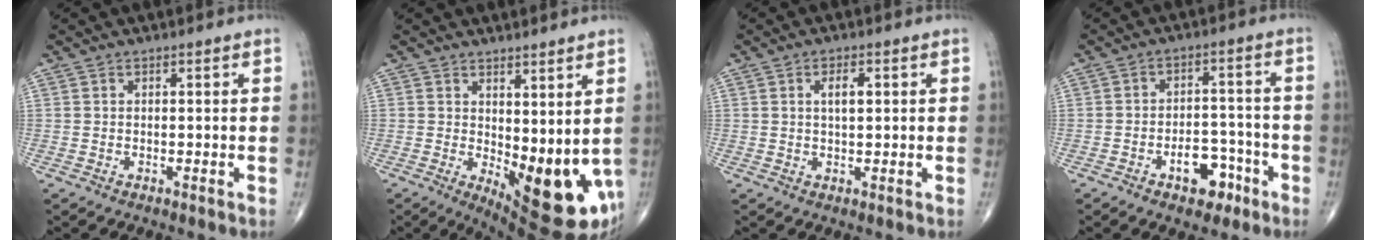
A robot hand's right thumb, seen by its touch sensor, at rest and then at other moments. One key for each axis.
{"total": 12.4, "fx": -0.3, "fy": 4.9, "fz": 11.4, "tx": -0.142, "ty": -0.031, "tz": 0.014}
{"total": 3.5, "fx": 0.9, "fy": 1.5, "fz": 3.0, "tx": -0.052, "ty": 0.001, "tz": 0.015}
{"total": 7.7, "fx": -4.0, "fy": 4.6, "fz": 4.6, "tx": -0.040, "ty": 0.040, "tz": -0.056}